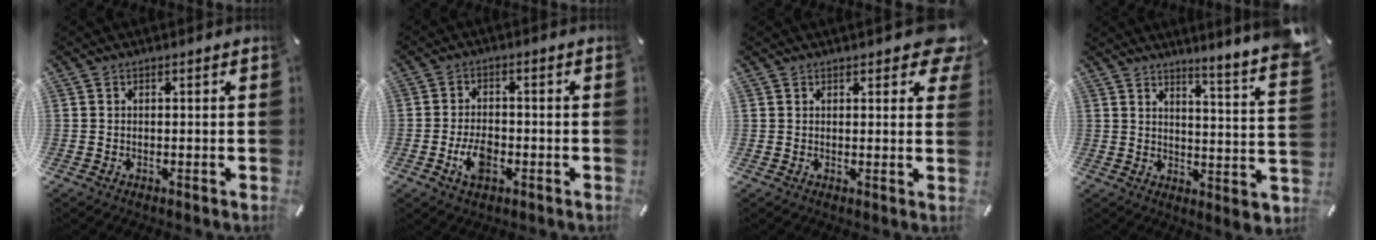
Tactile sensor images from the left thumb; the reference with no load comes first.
{"total": 6.4, "force": [-2.3, 3.8, 4.6], "torque": [-0.100, 0.007, -0.044]}
{"total": 4.8, "force": [3.1, 2.5, 2.6], "torque": [-0.019, -0.013, 0.051]}
{"total": 7.4, "force": [4.9, -0.9, 5.5], "torque": [-0.085, -0.076, 0.074]}